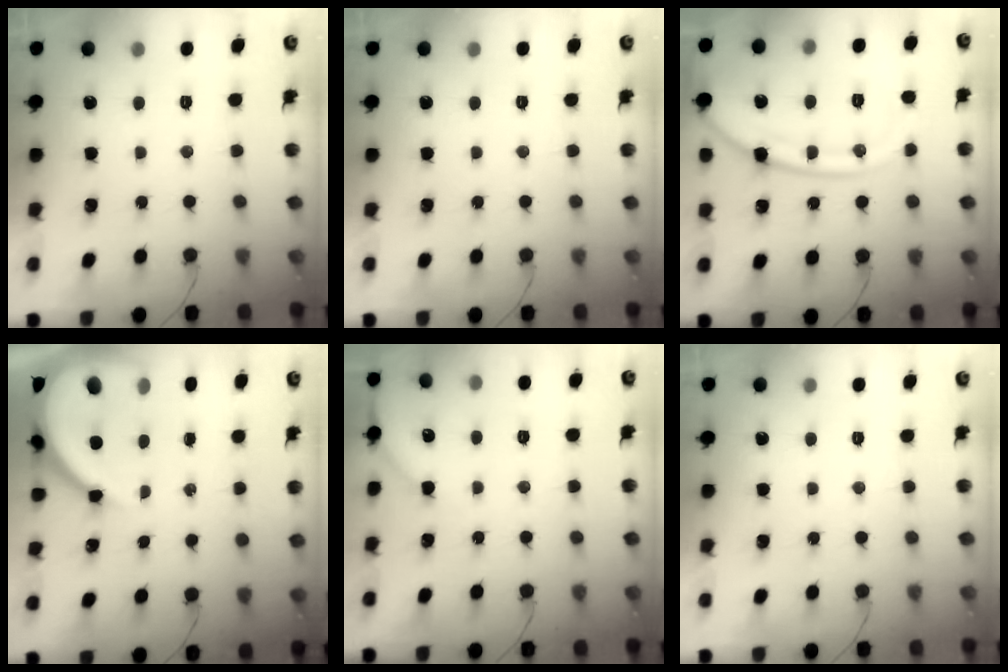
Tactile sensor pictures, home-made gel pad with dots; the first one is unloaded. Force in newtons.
{"total": 0.0}
{"total": 16.7, "press": 16.6, "slide": 1.9}
{"total": 13.6, "press": 13.5, "slide": 1.7}
{"total": 3.2, "press": 3.2, "slide": 0.5}
{"total": 0.0}